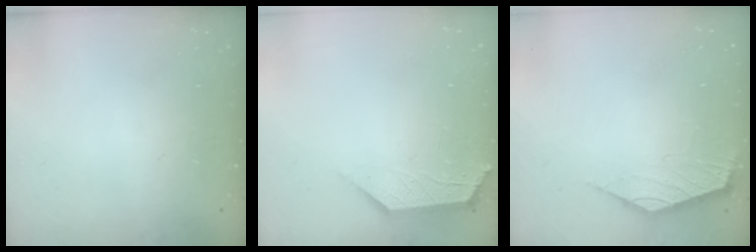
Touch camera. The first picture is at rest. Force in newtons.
{"total": 2.0, "press": 1.9, "slide": 0.4}
{"total": 2.6, "press": 2.5, "slide": 0.6}